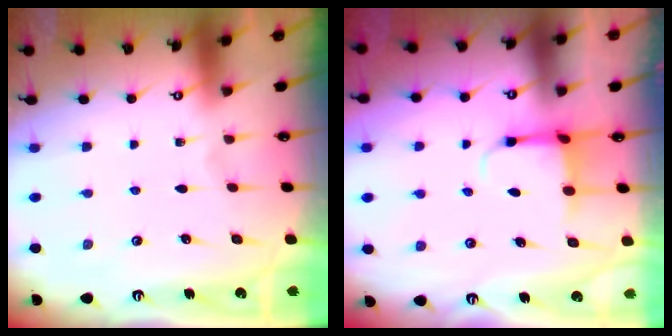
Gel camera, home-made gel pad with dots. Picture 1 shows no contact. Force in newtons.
{"total": 3.8, "press": 3.6, "slide": 1.3}